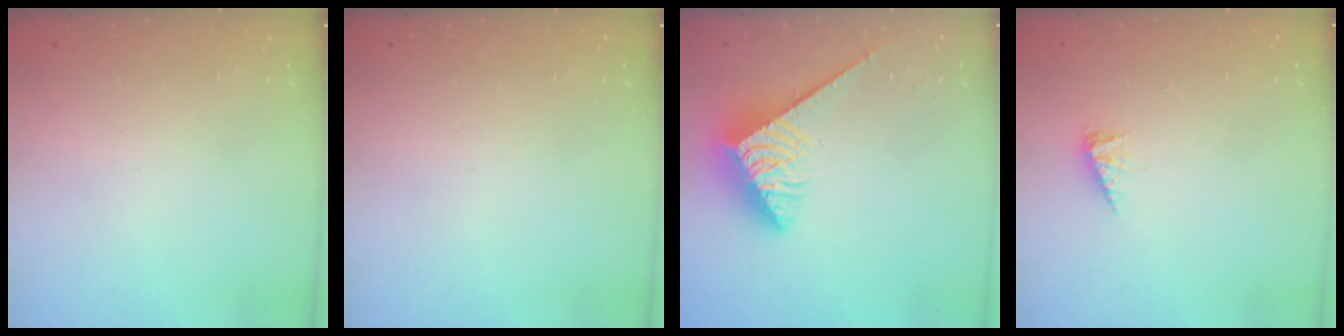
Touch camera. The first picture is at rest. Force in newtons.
{"total": 0.0}
{"total": 3.6, "press": 3.5, "slide": 0.4}
{"total": 2.5, "press": 2.5, "slide": 0.4}